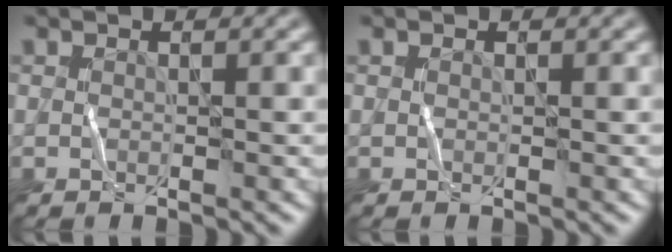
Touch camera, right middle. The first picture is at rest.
{"total": 0.0}